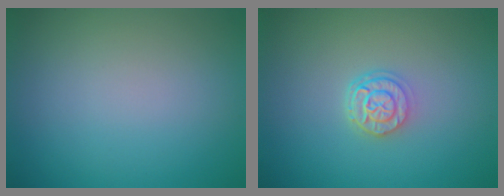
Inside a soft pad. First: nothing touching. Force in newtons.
{"total": 2.7, "press": 2.1, "slide": 1.7}